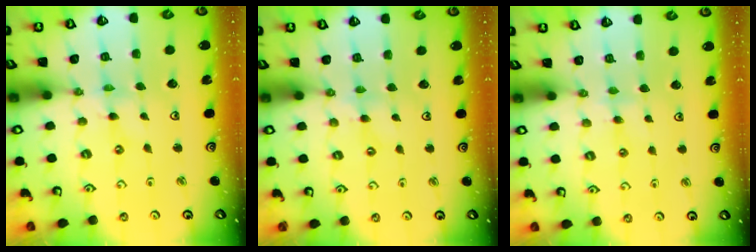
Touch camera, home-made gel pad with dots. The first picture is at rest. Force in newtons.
{"total": 2.4, "press": 2.4, "slide": 0.4}
{"total": 2.5, "press": 2.5, "slide": 0.4}